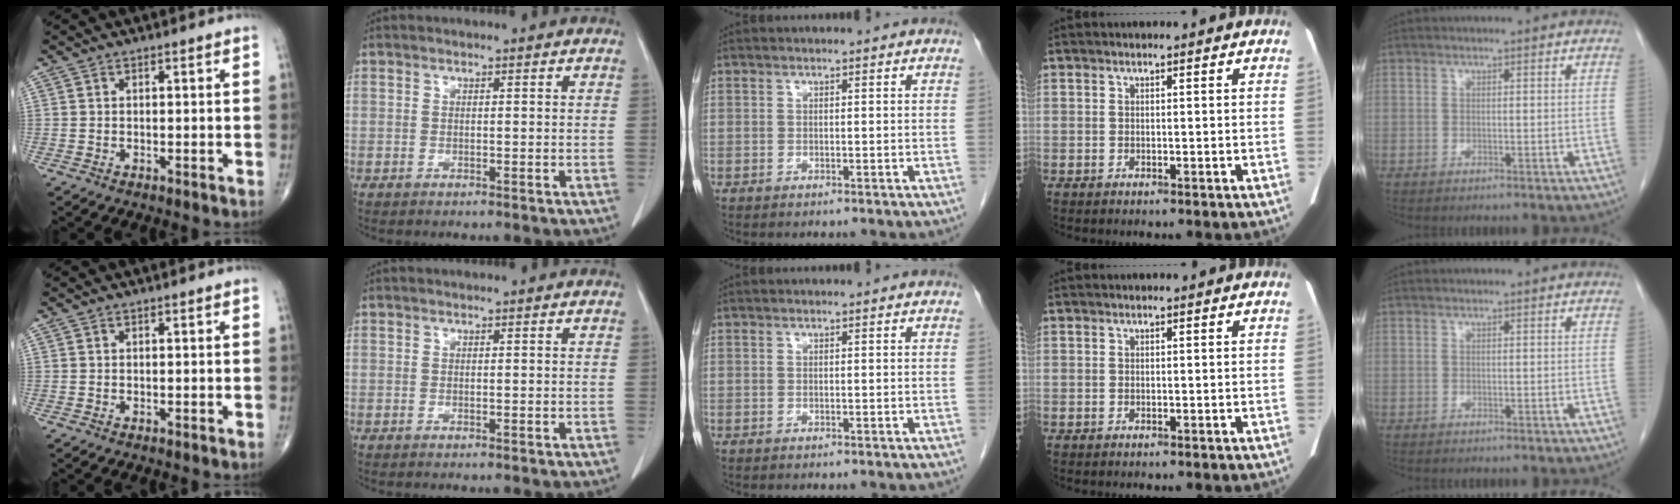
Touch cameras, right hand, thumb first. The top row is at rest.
{}